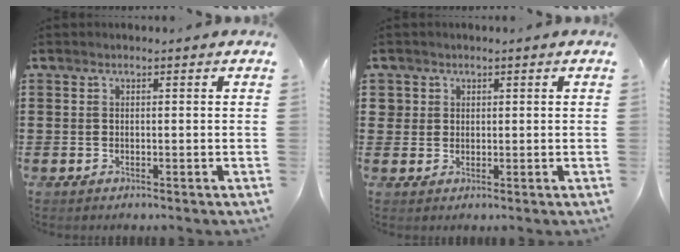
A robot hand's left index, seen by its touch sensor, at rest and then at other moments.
{"total": 1.8, "force": [0.8, 1.6, 0.1], "torque": [-0.010, 0.006, 0.015]}